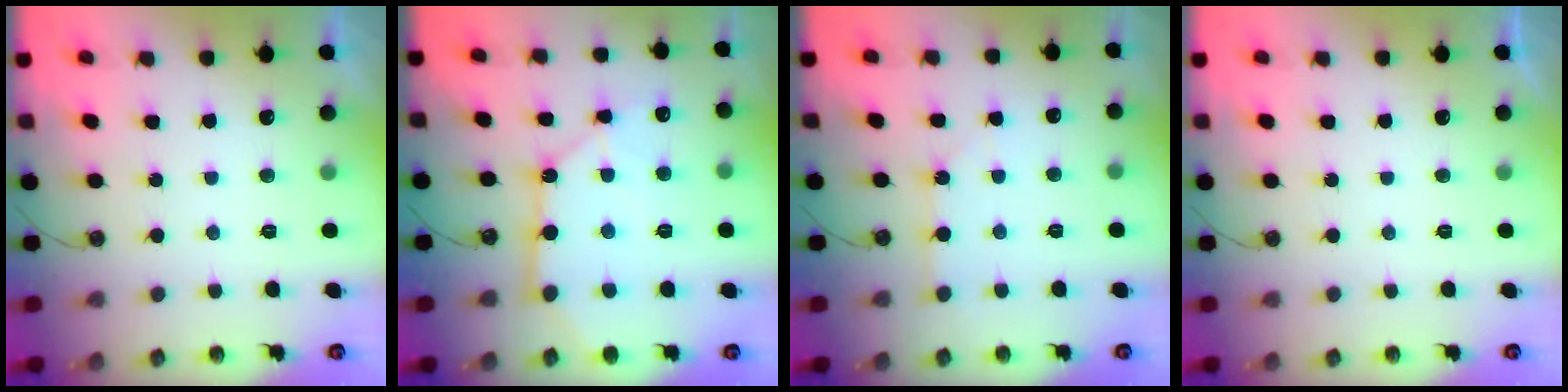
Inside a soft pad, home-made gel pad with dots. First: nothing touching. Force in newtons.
{"total": 13.6, "press": 13.5, "slide": 1.7}
{"total": 2.6, "press": 2.6, "slide": 0.3}
{"total": 0.0}